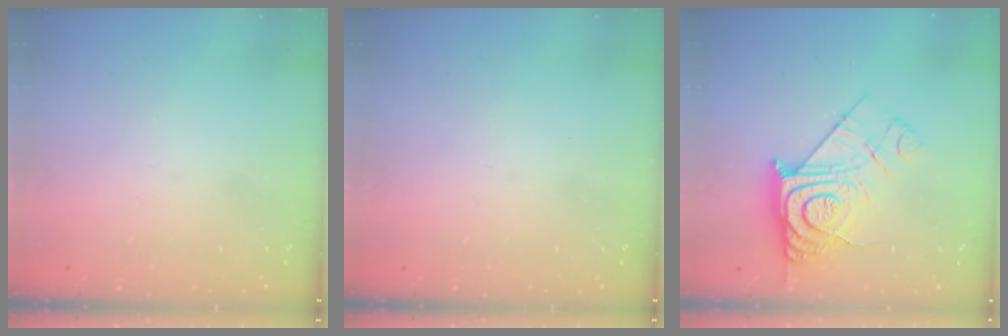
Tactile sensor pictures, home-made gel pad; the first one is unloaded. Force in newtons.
{"total": 0.0}
{"total": 15.3, "press": 15.2, "slide": 1.1}